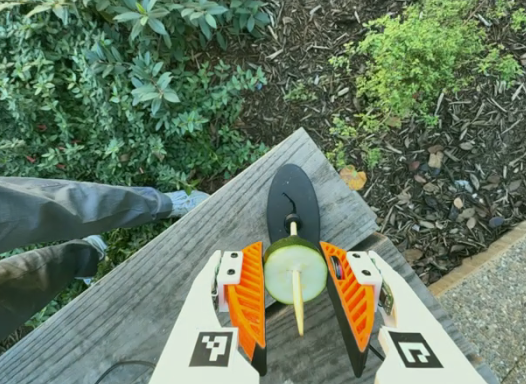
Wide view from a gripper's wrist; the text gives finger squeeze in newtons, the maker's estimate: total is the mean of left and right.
{"total": 9.0, "left": 8.6, "right": 9.4}